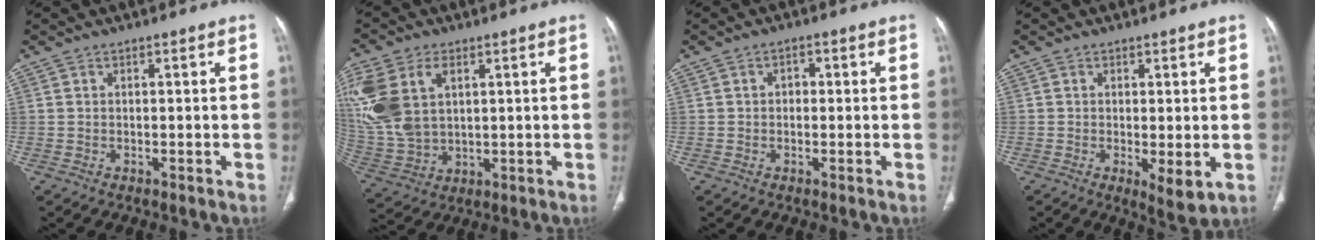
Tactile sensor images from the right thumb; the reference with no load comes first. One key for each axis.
{"total": 18.0, "fx": 5.4, "fy": 11.8, "fz": 12.5, "tx": -0.300, "ty": -0.004, "tz": 0.114}
{"total": 1.6, "fx": 0.0, "fy": 1.3, "fz": 1.0, "tx": -0.008, "ty": 0.007, "tz": -0.003}
{"total": 4.5, "fx": -0.8, "fy": 1.4, "fz": 4.2, "tx": -0.070, "ty": -0.019, "tz": -0.011}